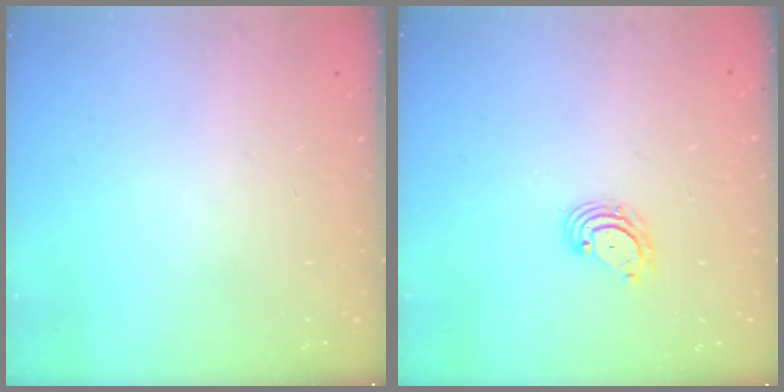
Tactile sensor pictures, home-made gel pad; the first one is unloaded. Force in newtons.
{"total": 4.0, "press": 3.9, "slide": 0.4}